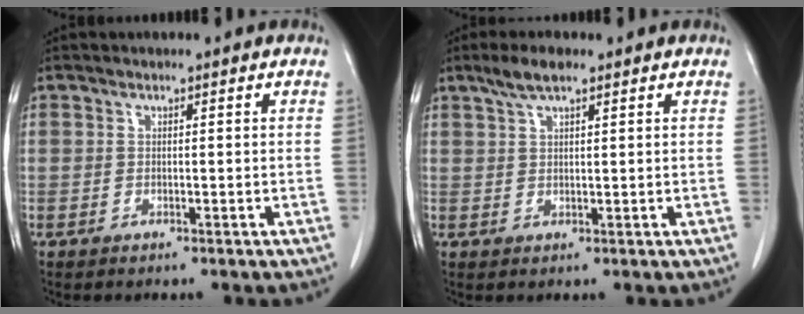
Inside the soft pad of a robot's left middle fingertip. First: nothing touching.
{"total": 3.8, "force": [2.7, 0.8, 2.6], "torque": [-0.055, 0.011, 0.052]}